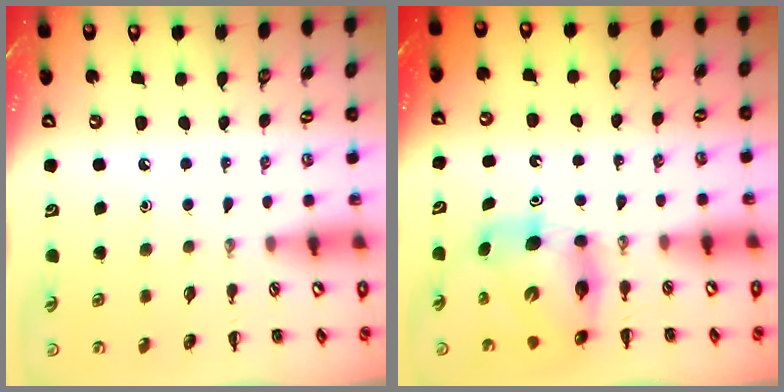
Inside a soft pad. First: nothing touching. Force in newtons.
{"total": 7.4, "press": 7.4, "slide": 0.8}